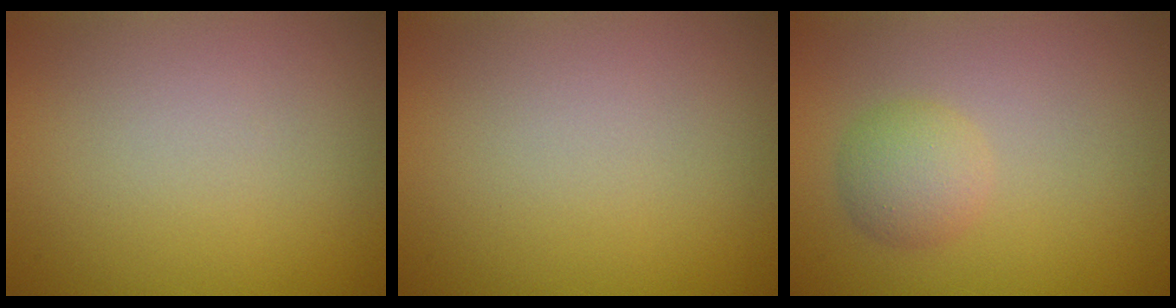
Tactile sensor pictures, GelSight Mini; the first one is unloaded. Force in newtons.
{"total": 0.0}
{"total": 2.5, "press": 2.5, "slide": 0.1}